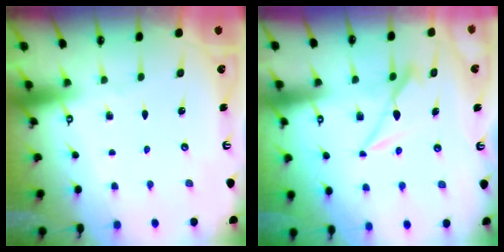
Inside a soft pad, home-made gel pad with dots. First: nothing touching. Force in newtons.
{"total": 7.6, "press": 7.6, "slide": 0.4}